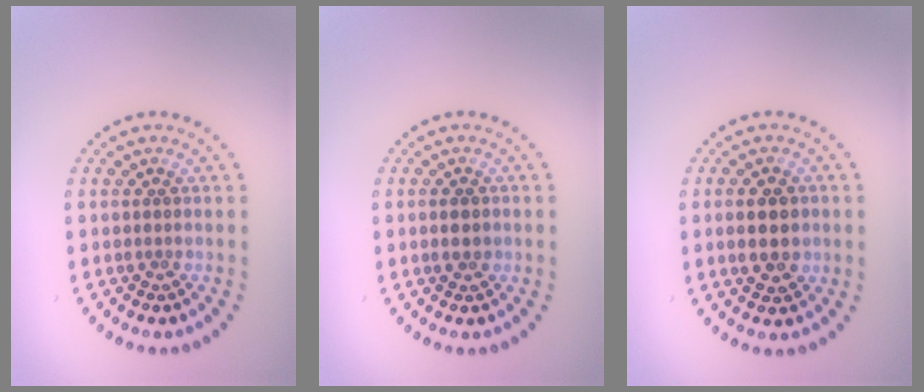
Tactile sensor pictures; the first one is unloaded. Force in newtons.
{"total": 1.1, "press": 1.1, "slide": 0.2}
{"total": 4.1, "press": 4.1, "slide": 0.2}